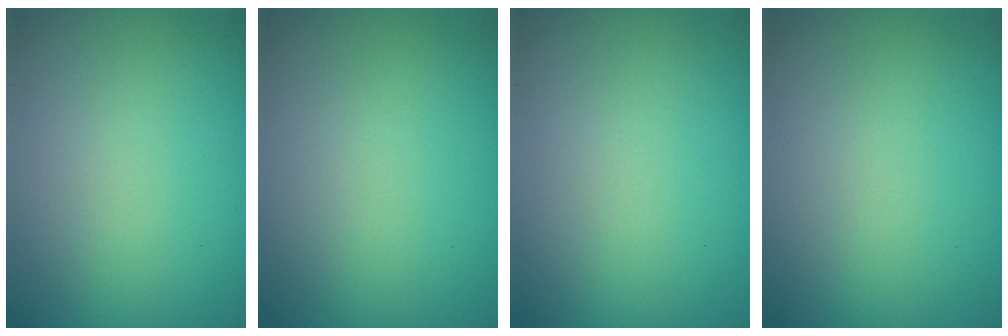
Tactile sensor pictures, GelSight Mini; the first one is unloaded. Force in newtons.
{"total": 0.0}
{"total": 0.0}
{"total": 0.0}